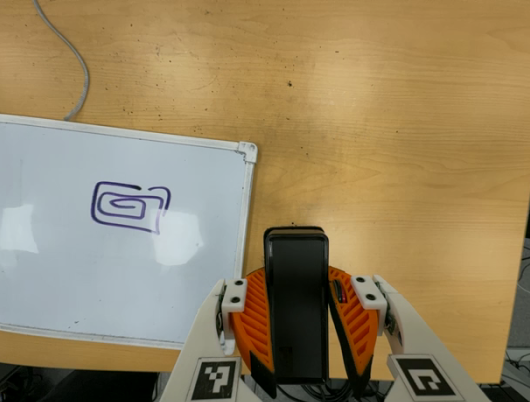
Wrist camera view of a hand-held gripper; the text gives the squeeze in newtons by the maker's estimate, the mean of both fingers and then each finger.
{"total": 8.1, "left": 6.2, "right": 10.0}